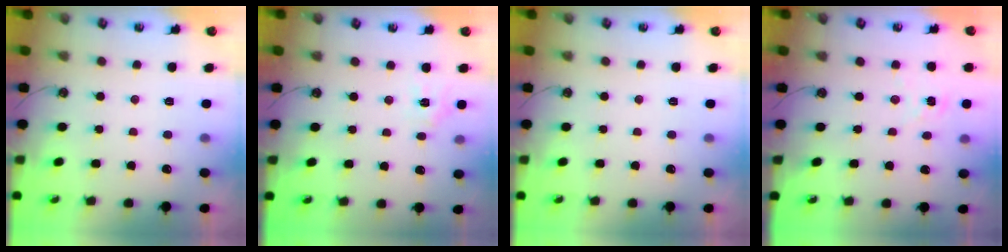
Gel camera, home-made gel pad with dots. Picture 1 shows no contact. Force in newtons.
{"total": 4.9, "press": 4.8, "slide": 0.3}
{"total": 0.0}
{"total": 1.6, "press": 1.6, "slide": 0.2}